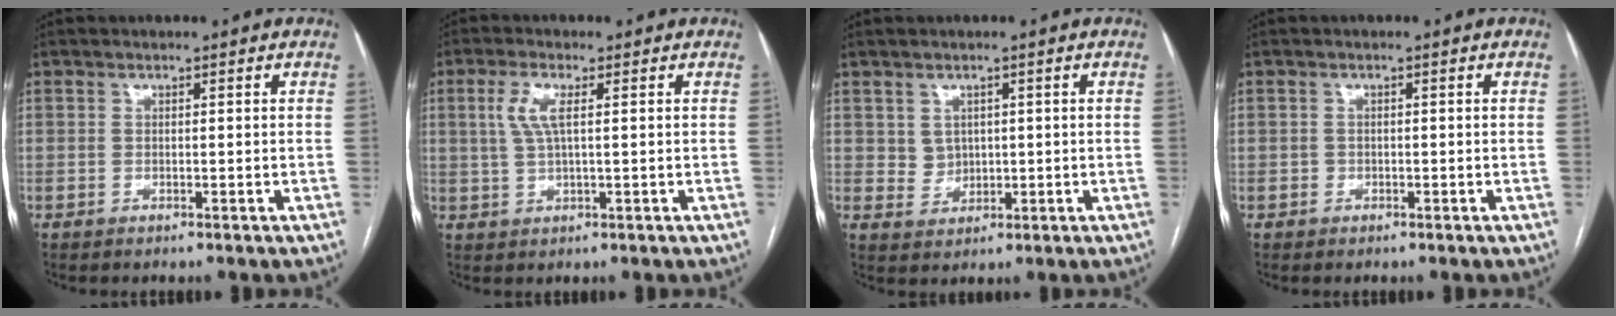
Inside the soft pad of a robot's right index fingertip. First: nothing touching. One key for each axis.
{"total": 4.3, "fx": 1.1, "fy": 0.9, "fz": 4.0, "tx": -0.092, "ty": 0.006, "tz": 0.025}
{"total": 3.1, "fx": 0.9, "fy": 2.8, "fz": 0.8, "tx": -0.014, "ty": 0.006, "tz": 0.022}
{"total": 0.9, "fx": -0.4, "fy": 0.8, "fz": 0.0, "tx": 0.000, "ty": 0.005, "tz": -0.006}